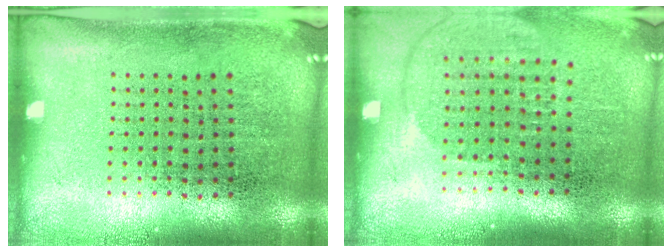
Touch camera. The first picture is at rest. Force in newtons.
{"total": 1.8, "press": 1.5, "slide": 0.9}